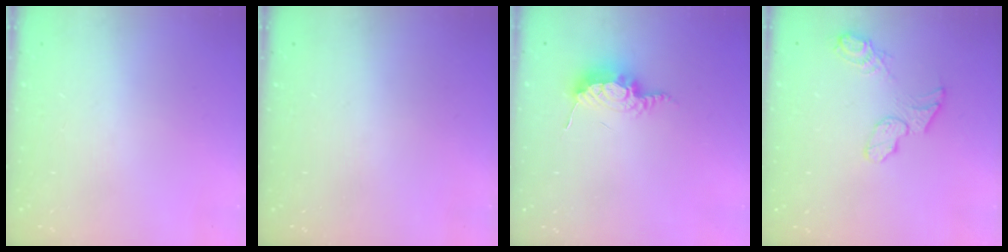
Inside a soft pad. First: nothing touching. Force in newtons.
{"total": 0.0}
{"total": 8.9, "press": 8.8, "slide": 0.9}
{"total": 9.0, "press": 9.0, "slide": 0.7}